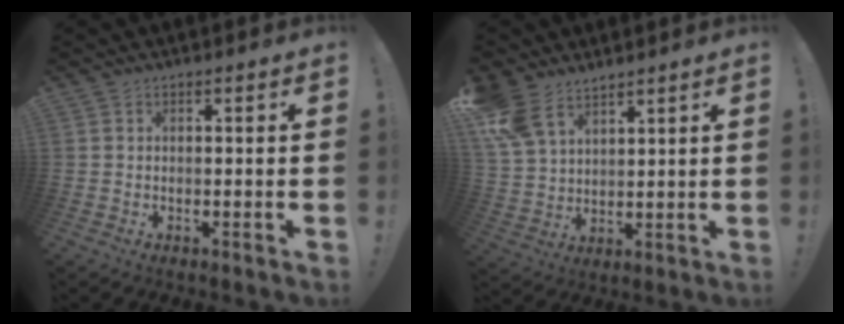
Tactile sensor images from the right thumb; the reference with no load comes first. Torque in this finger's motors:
{"motor_torque": [-0.25, 1.09, 0.54, 0.47, 0.48]}